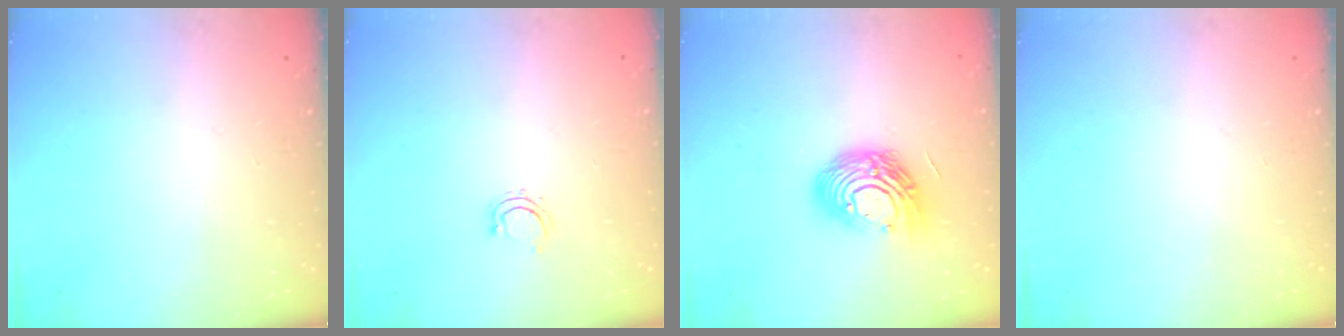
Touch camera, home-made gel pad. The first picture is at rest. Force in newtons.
{"total": 4.0, "press": 3.8, "slide": 1.1}
{"total": 14.2, "press": 14.1, "slide": 1.2}
{"total": 0.0}